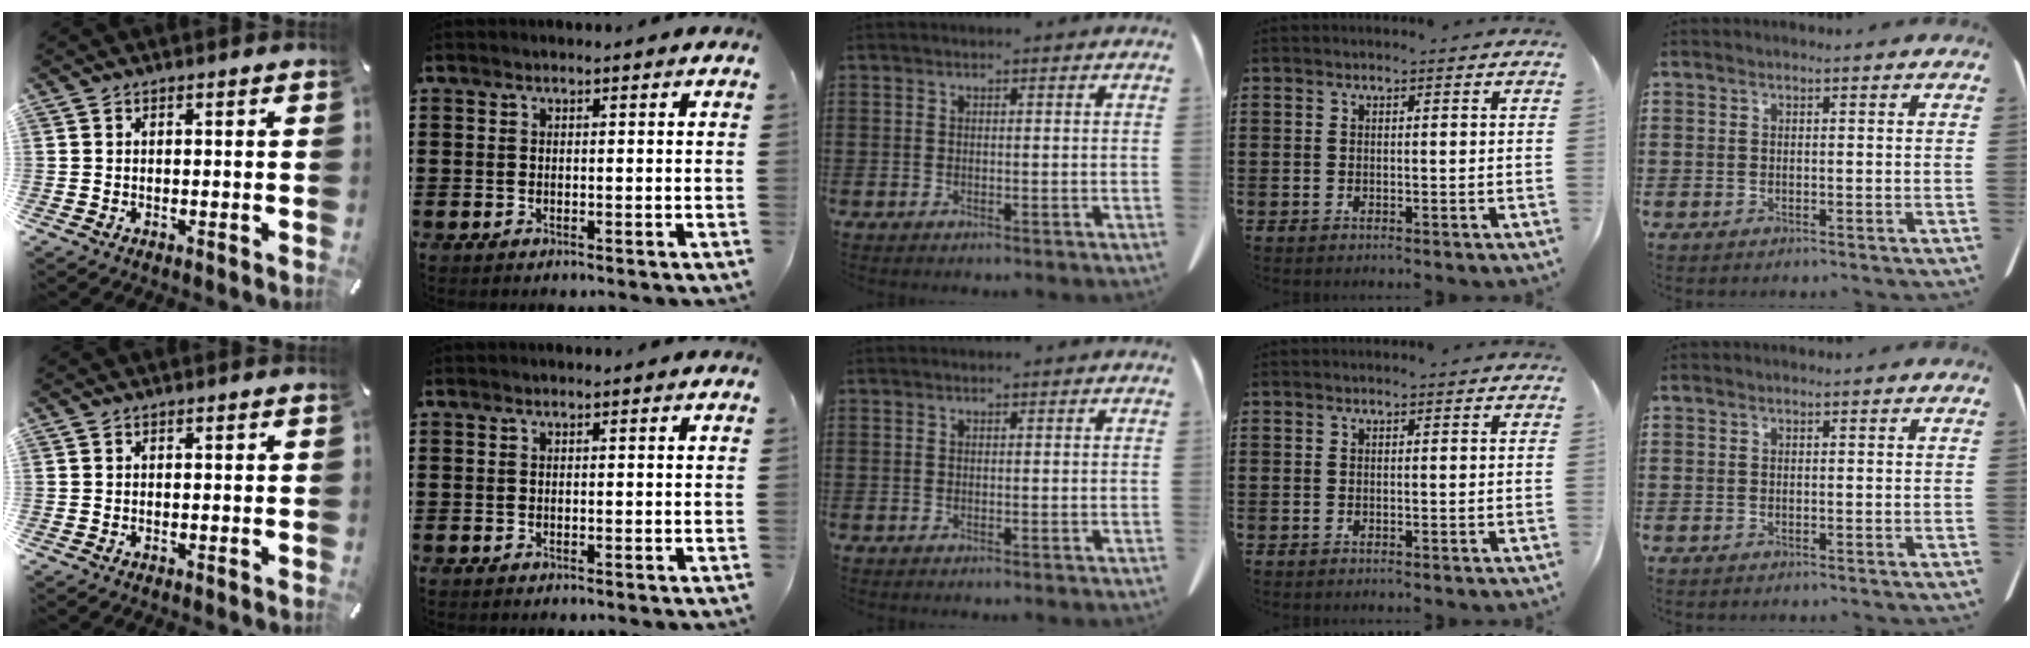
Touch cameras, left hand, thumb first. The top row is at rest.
{}